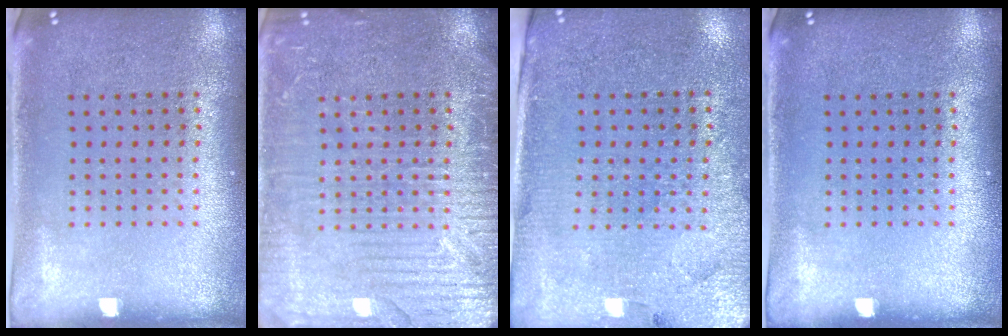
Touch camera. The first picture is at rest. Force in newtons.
{"total": 5.8, "press": 5.8, "slide": 0.7}
{"total": 3.1, "press": 2.9, "slide": 1.0}
{"total": 0.0}